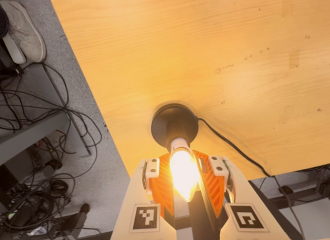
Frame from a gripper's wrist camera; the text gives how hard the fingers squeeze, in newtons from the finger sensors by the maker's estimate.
{"total": 15.2, "left": 14.9, "right": 15.6}